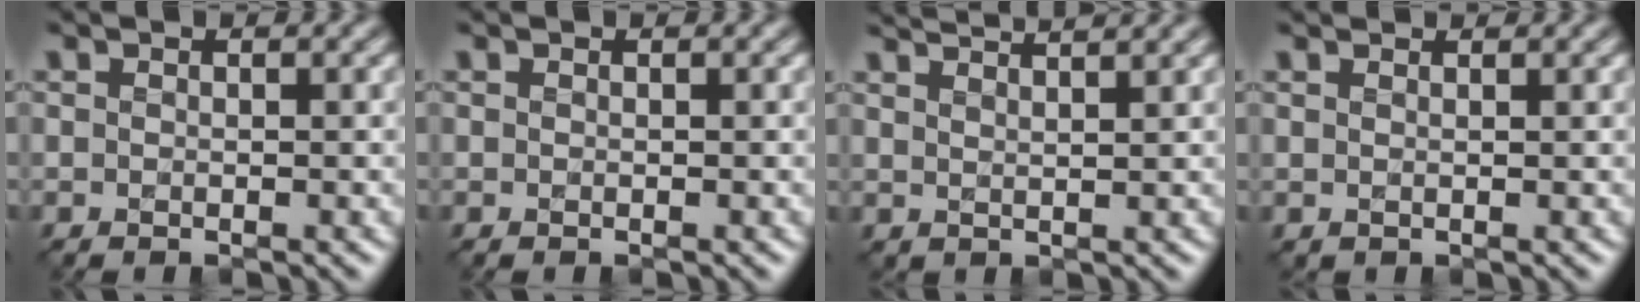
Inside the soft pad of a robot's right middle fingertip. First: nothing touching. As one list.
[{"total": 0.0}, {"total": 4.6, "force": [4.2, 0.9, 1.7], "torque": [-0.001, 0.025, 0.034]}, {"total": 1.9, "force": [1.8, 0.4, 0.2], "torque": [0.000, -0.004, 0.011]}]